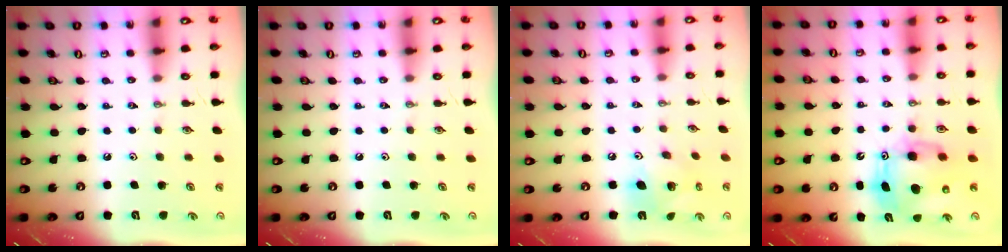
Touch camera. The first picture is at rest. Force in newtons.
{"total": 0.0}
{"total": 11.5, "press": 11.5, "slide": 1.1}
{"total": 11.7, "press": 11.6, "slide": 1.3}